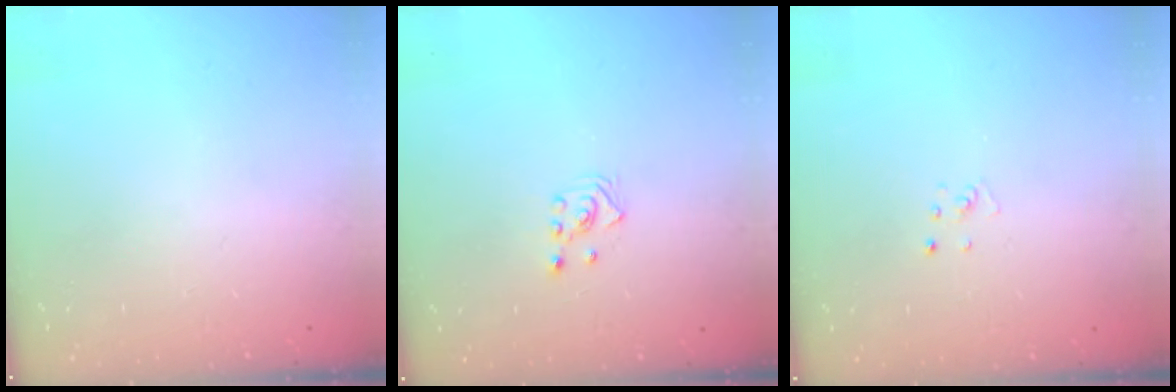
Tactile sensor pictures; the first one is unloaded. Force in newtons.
{"total": 2.5, "press": 2.3, "slide": 1.0}
{"total": 3.1, "press": 3.1, "slide": 0.4}